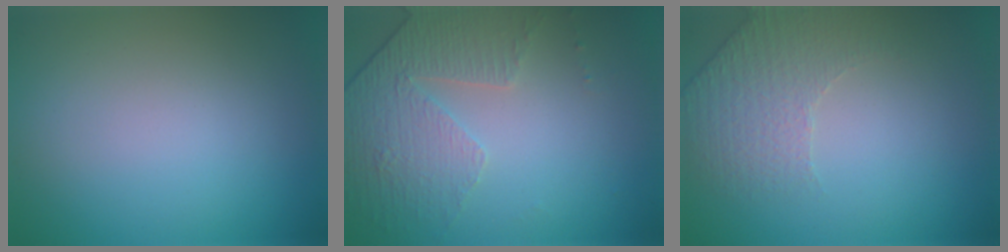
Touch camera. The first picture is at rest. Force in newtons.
{"total": 4.7, "press": 3.3, "slide": 3.4}
{"total": 1.9, "press": 1.6, "slide": 1.0}